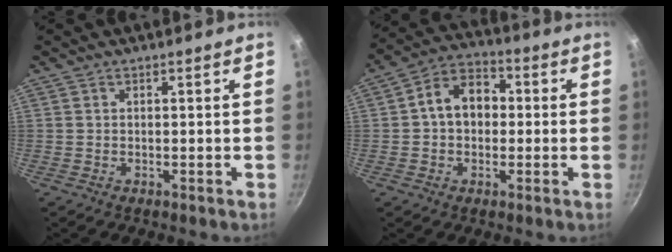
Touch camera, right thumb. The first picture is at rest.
{"total": 9.6, "force": [0.3, 7.2, 6.3], "torque": [-0.065, 0.028, -0.011]}